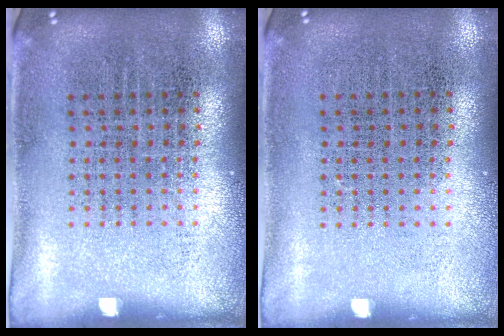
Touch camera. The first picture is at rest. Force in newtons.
{"total": 0.0}